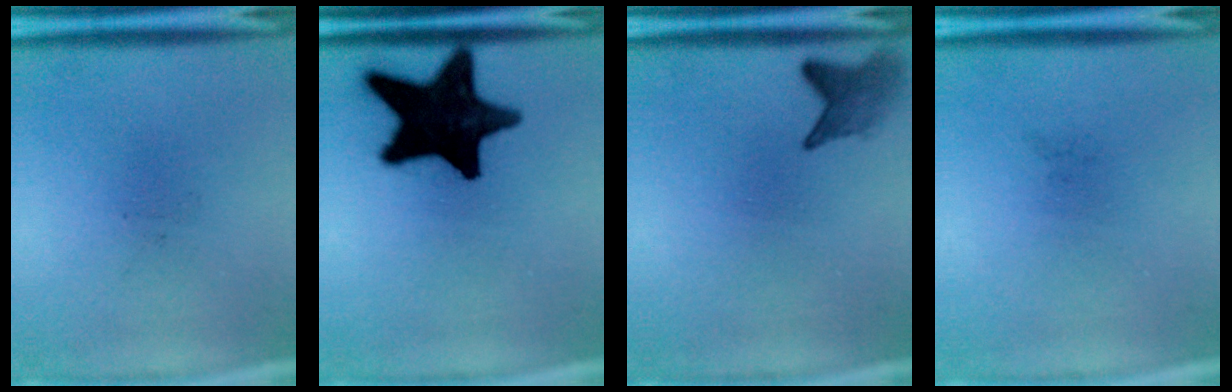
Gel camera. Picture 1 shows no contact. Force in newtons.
{"total": 19.3}
{"total": 2.9}
{"total": 0.0}